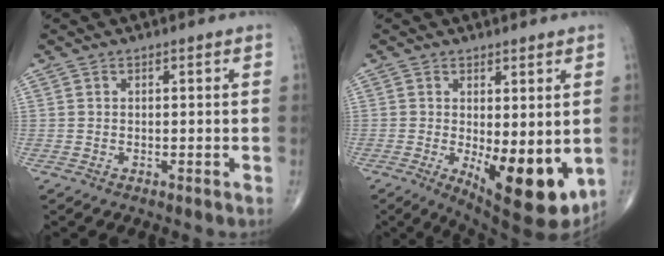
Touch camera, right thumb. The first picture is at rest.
{"total": 13.2, "force": [-2.3, 5.2, 12.0], "torque": [-0.162, -0.030, -0.015]}